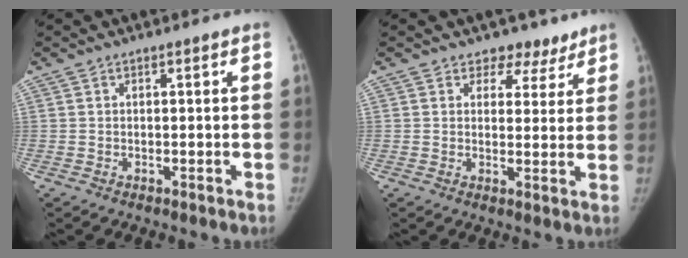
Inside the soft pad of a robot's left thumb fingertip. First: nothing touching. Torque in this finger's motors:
{"motor_torque": [-0.07, 0.00, 0.25, 0.23, -0.02]}